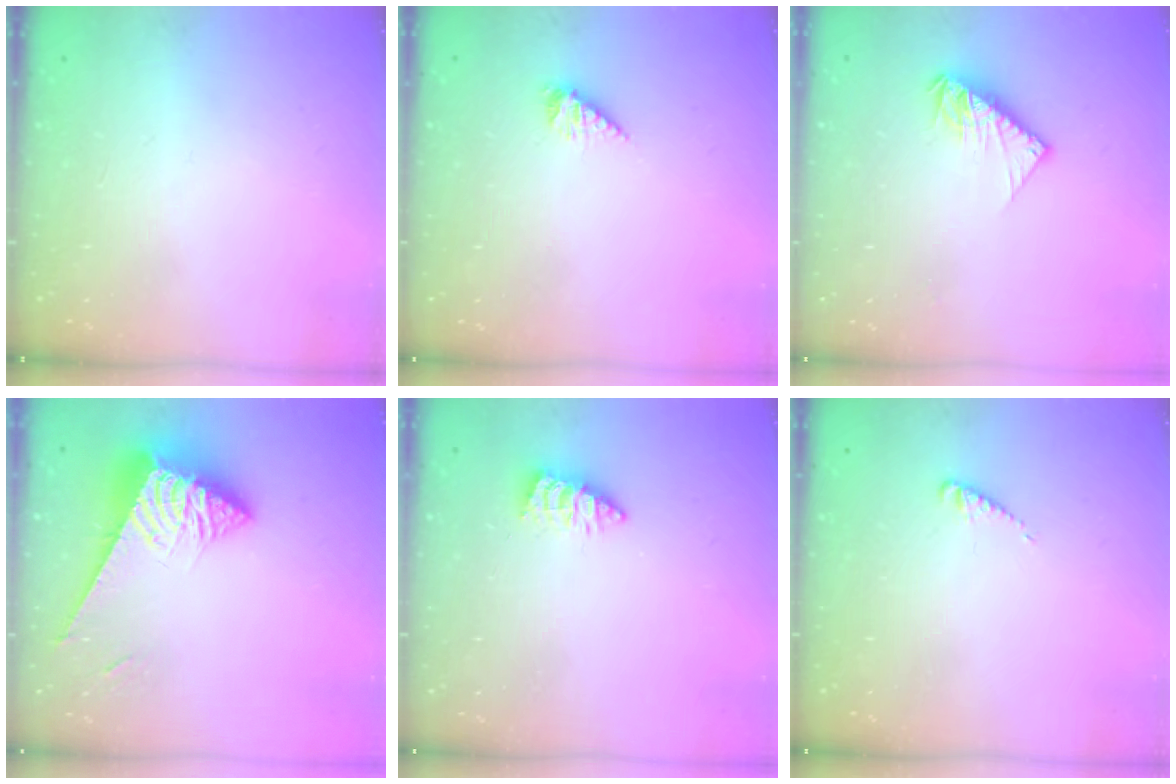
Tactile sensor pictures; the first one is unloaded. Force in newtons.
{"total": 2.8, "press": 2.8, "slide": 0.5}
{"total": 8.2, "press": 8.2, "slide": 0.6}
{"total": 7.2, "press": 7.1, "slide": 1.0}
{"total": 2.5, "press": 2.5, "slide": 0.1}
{"total": 2.4, "press": 2.4, "slide": 0.3}